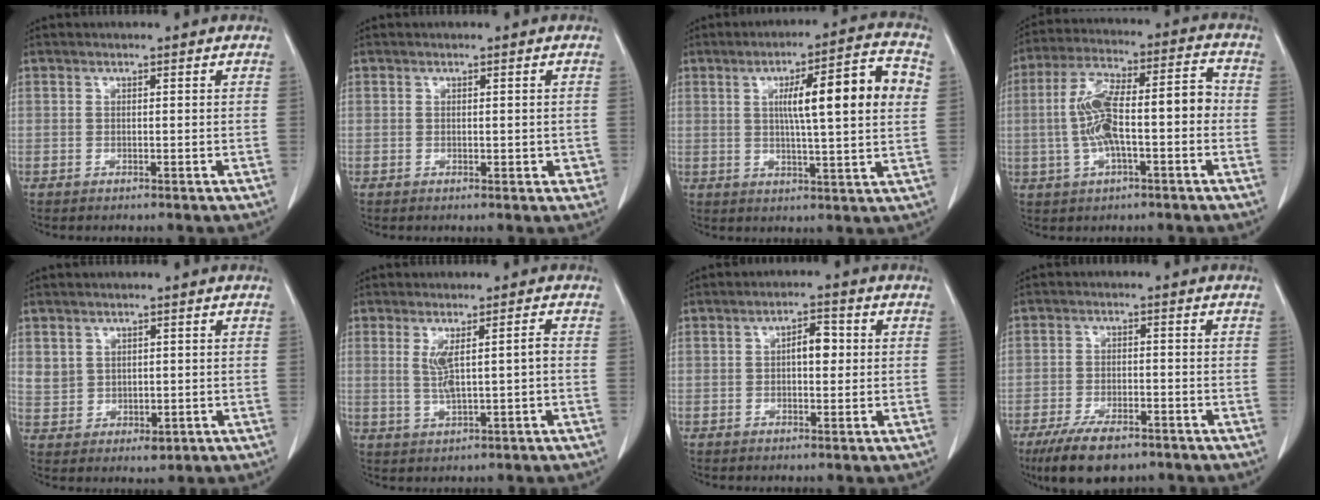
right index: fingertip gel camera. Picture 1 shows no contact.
{"total": 1.9, "force": [-0.3, 1.1, 1.6], "torque": [-0.017, -0.001, -0.001]}
{"total": 13.6, "force": [2.9, 0.9, 13.3], "torque": [-0.195, 0.019, 0.041]}
{"total": 13.1, "force": [-1.6, 3.6, 12.5], "torque": [-0.230, 0.038, -0.024]}
{"total": 4.8, "force": [0.9, 4.2, 2.1], "torque": [-0.040, 0.000, 0.033]}
{"total": 4.7, "force": [0.3, 0.4, 4.7], "torque": [-0.086, 0.003, 0.013]}
{"total": 3.7, "force": [0.3, 1.6, 3.3], "torque": [-0.053, 0.010, 0.004]}
{"total": 8.5, "force": [-6.0, 3.2, 5.0], "torque": [-0.090, -0.010, -0.102]}